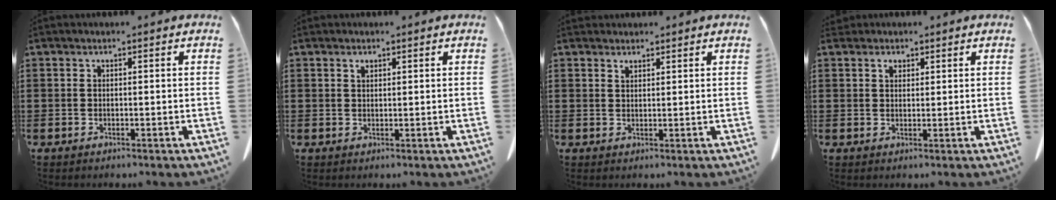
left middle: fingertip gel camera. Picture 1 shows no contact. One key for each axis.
{"total": 0.9, "fx": 0.6, "fy": 0.4, "fz": 0.5, "tx": -0.013, "ty": 0.001, "tz": 0.012}
{"total": 1.3, "fx": 1.2, "fy": 0.4, "fz": 0.3, "tx": -0.008, "ty": 0.000, "tz": 0.024}
{"total": 1.7, "fx": 1.1, "fy": 1.0, "fz": 0.7, "tx": -0.009, "ty": 0.000, "tz": 0.020}